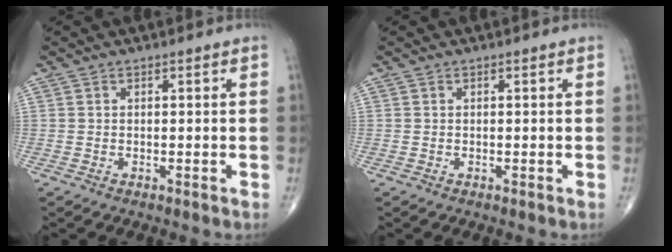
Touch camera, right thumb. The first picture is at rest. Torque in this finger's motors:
{"motor_torque": [-0.01, 0.00, 0.04, 0.04, 0.01]}